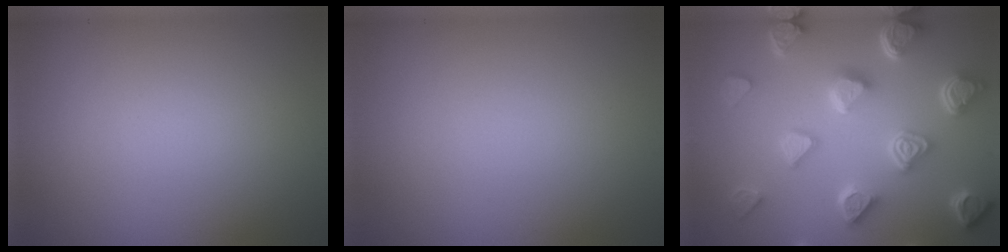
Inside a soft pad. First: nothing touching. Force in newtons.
{"total": 0.0}
{"total": 7.6, "press": 6.0, "slide": 4.7}